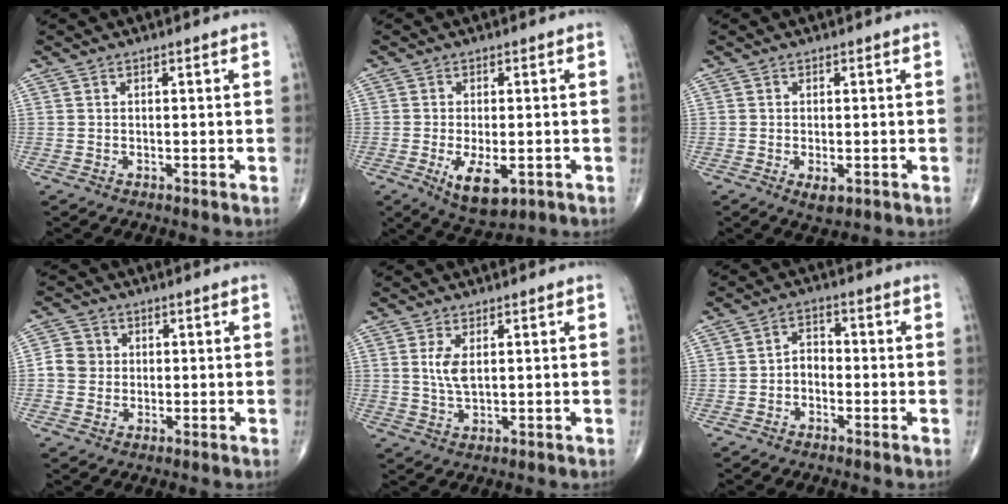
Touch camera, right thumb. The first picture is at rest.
{"total": 7.8, "force": [-2.5, 3.6, 6.4], "torque": [-0.100, -0.012, -0.032]}
{"total": 2.8, "force": [-1.0, 1.3, 2.3], "torque": [-0.033, -0.004, -0.013]}
{"total": 4.5, "force": [0.1, 4.3, 1.5], "torque": [-0.008, 0.008, -0.006]}
{"total": 4.0, "force": [1.0, 1.7, 3.5], "torque": [-0.076, -0.006, 0.026]}
{"total": 3.4, "force": [-1.2, 2.4, 2.1], "torque": [-0.017, 0.022, -0.033]}